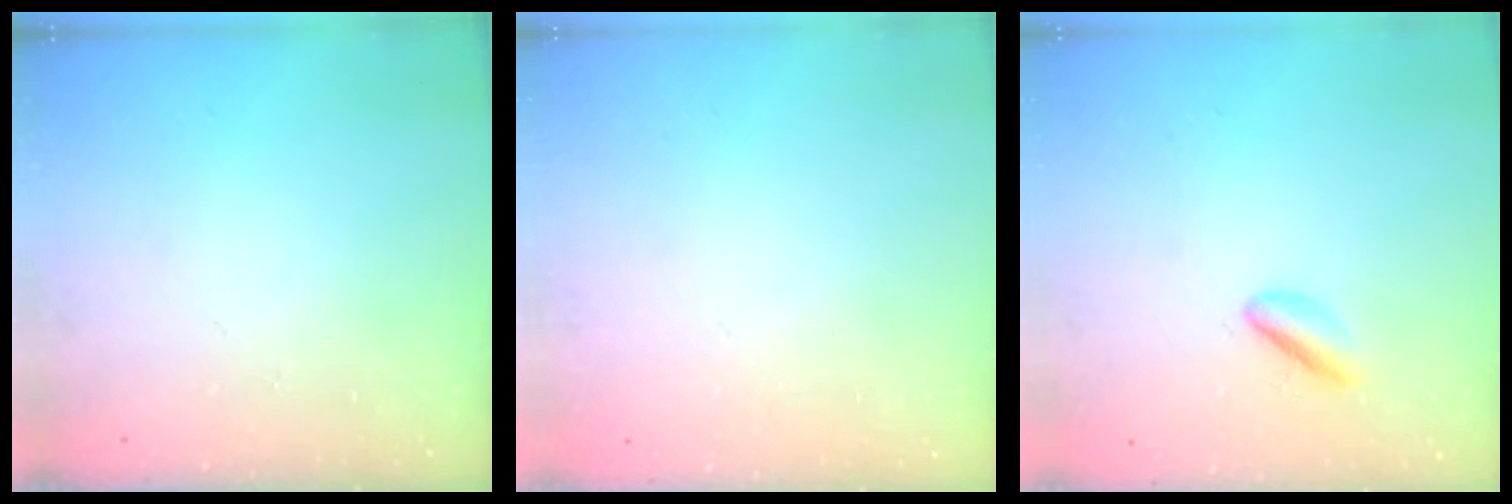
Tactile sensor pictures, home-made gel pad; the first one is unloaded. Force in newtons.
{"total": 2.0, "press": 2.0, "slide": 0.1}
{"total": 2.9, "press": 2.8, "slide": 0.4}